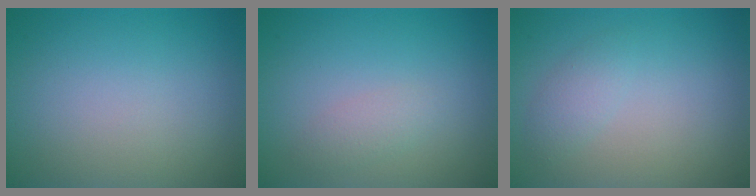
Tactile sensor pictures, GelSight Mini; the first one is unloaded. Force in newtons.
{"total": 1.3, "press": 1.3, "slide": 0.0}
{"total": 1.4, "press": 1.4, "slide": 0.1}